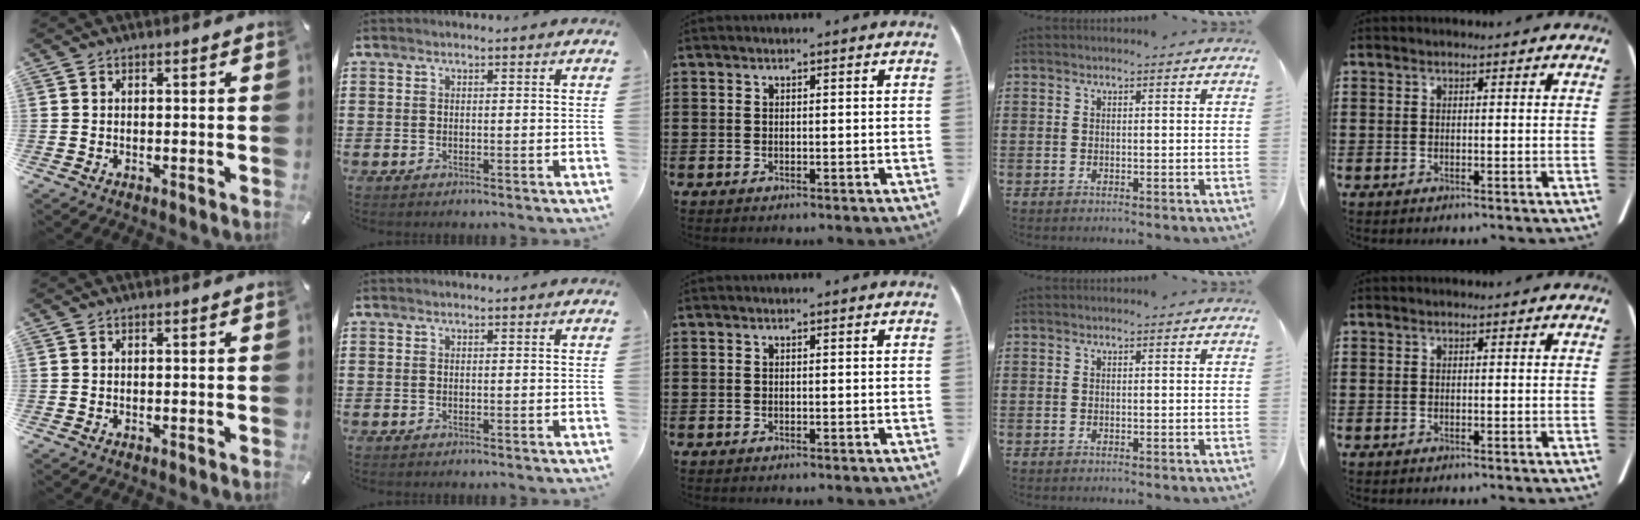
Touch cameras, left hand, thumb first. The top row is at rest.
{}